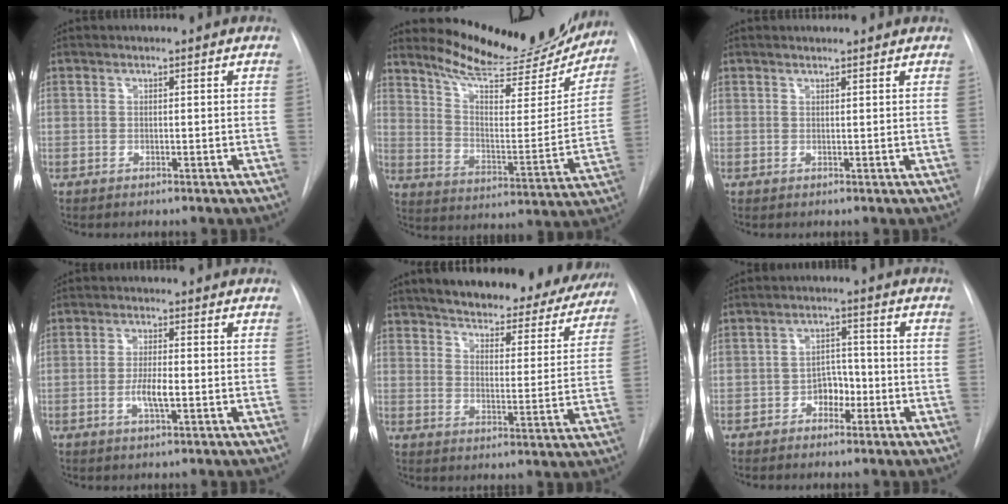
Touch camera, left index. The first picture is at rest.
{"total": 20.5, "force": [19.0, 3.8, 6.7], "torque": [-0.094, -0.056, 0.262]}
{"total": 1.5, "force": [1.4, 0.1, 0.5], "torque": [-0.011, 0.011, 0.019]}
{"total": 3.9, "force": [-1.4, 0.7, 3.6], "torque": [-0.070, -0.007, -0.025]}
{"total": 24.4, "force": [21.6, 6.8, 9.0], "torque": [-0.135, -0.037, 0.266]}
{"total": 4.2, "force": [-2.3, 2.6, 2.4], "torque": [-0.033, 0.007, -0.040]}